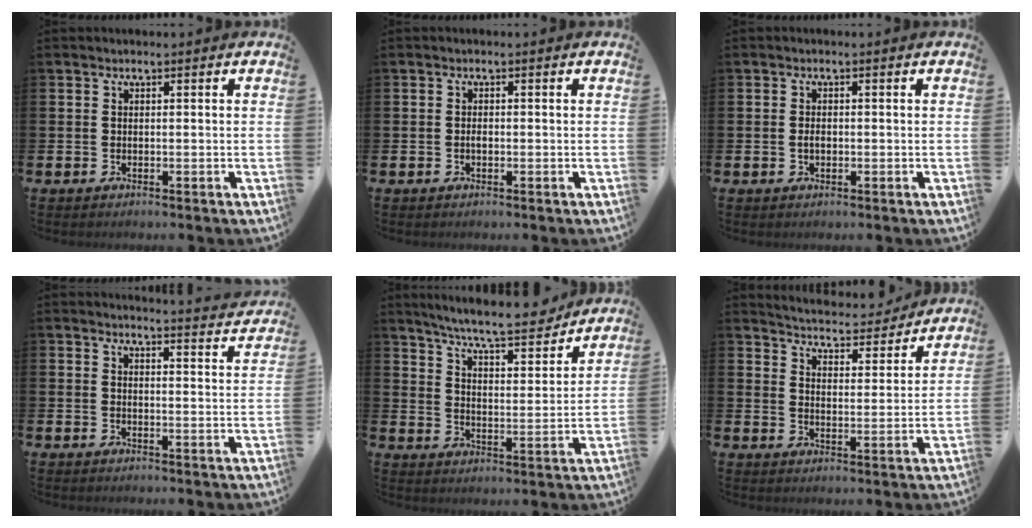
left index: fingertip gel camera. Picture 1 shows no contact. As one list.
[{"total": 0.7, "force": [-0.2, 0.4, 0.6], "torque": [-0.008, -0.002, -0.005]}, {"total": 1.3, "force": [-0.2, 0.8, 1.0], "torque": [-0.015, 0.004, -0.006]}, {"total": 3.6, "force": [3.6, -0.4, 0.1], "torque": [0.008, -0.034, 0.060]}, {"total": 8.6, "force": [8.0, 0.5, 2.9], "torque": [-0.080, -0.052, 0.140]}, {"total": 5.1, "force": [5.0, 0.7, 0.4], "torque": [-0.026, -0.042, 0.084]}]